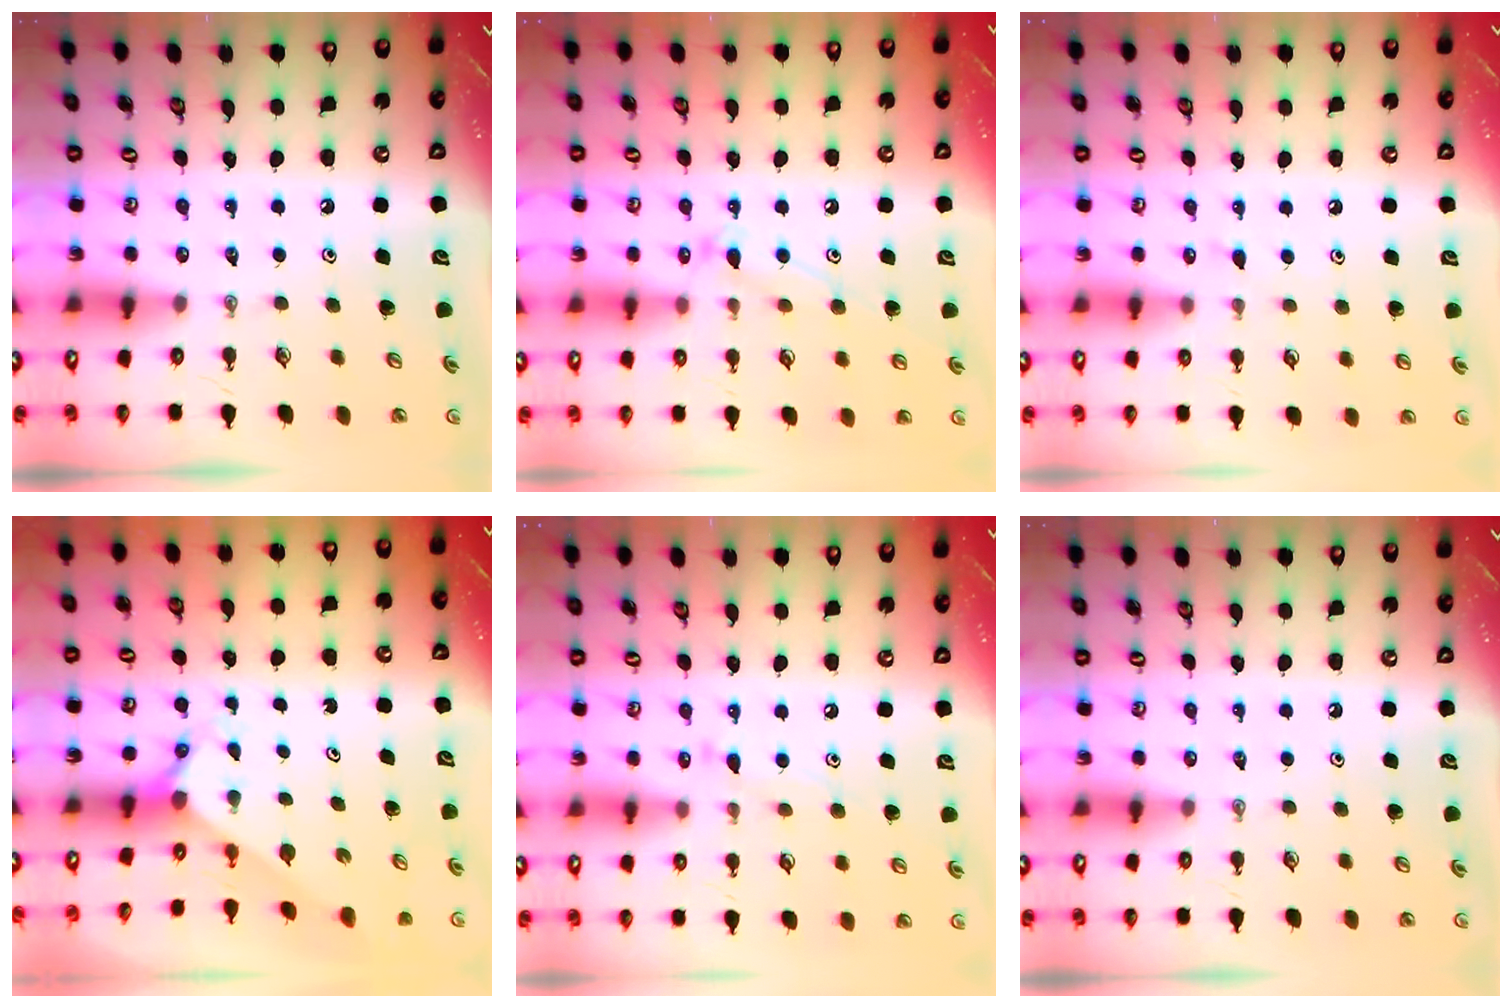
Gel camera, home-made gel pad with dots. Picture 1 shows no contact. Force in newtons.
{"total": 12.0, "press": 12.0, "slide": 0.9}
{"total": 5.1, "press": 5.1, "slide": 0.6}
{"total": 2.0, "press": 2.0, "slide": 0.2}
{"total": 7.9, "press": 7.9, "slide": 0.6}
{"total": 0.0}